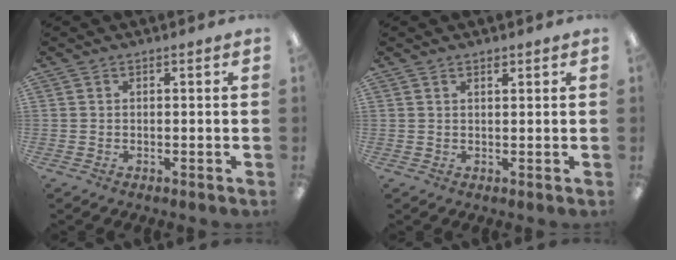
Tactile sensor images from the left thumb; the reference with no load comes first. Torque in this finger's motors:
{"motor_torque": [0.20, -0.08, -0.40, 0.19, 0.00]}